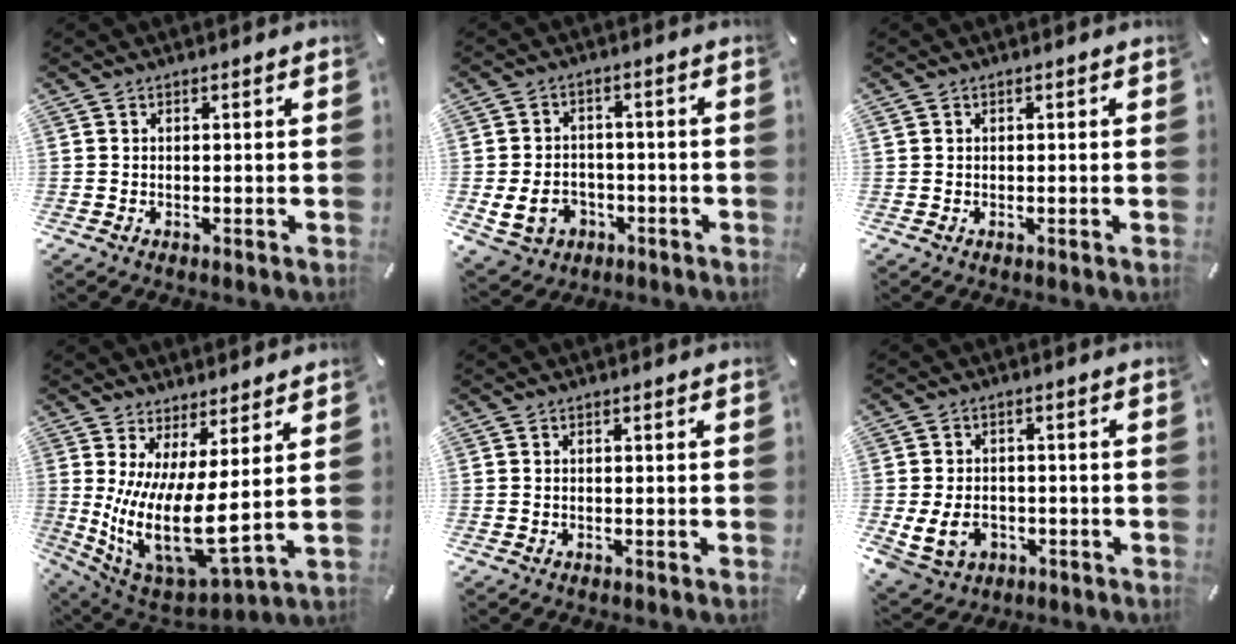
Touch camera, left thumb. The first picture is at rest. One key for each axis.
{"total": 8.3, "fx": -2.3, "fy": 7.0, "fz": 3.7, "tx": -0.085, "ty": 0.013, "tz": -0.040}
{"total": 0.6, "fx": 0.0, "fy": 0.6, "fz": 0.0, "tx": 0.002, "ty": 0.006, "tz": -0.001}
{"total": 15.4, "fx": 0.7, "fy": 5.2, "fz": 14.5, "tx": -0.284, "ty": -0.054, "tz": 0.019}
{"total": 0.0}
{"total": 7.9, "fx": -1.8, "fy": 6.6, "fz": 4.0, "tx": -0.097, "ty": 0.006, "tz": -0.033}